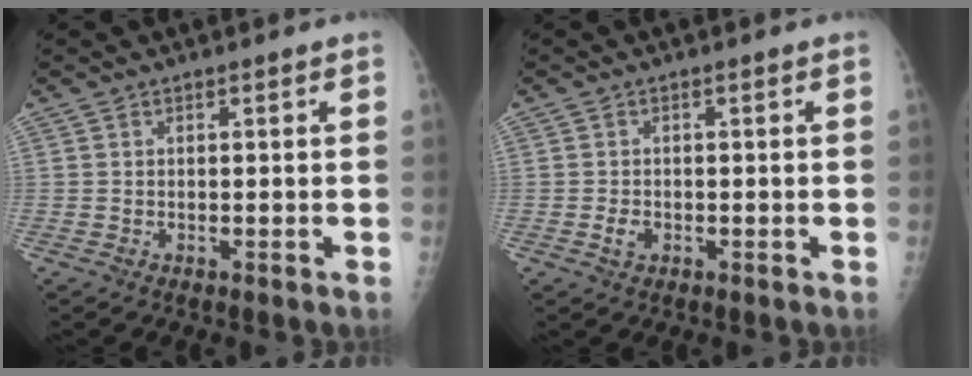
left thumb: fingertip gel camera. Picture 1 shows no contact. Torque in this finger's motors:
{"motor_torque": [-0.20, 0.13, -0.03, -0.04, 0.00]}